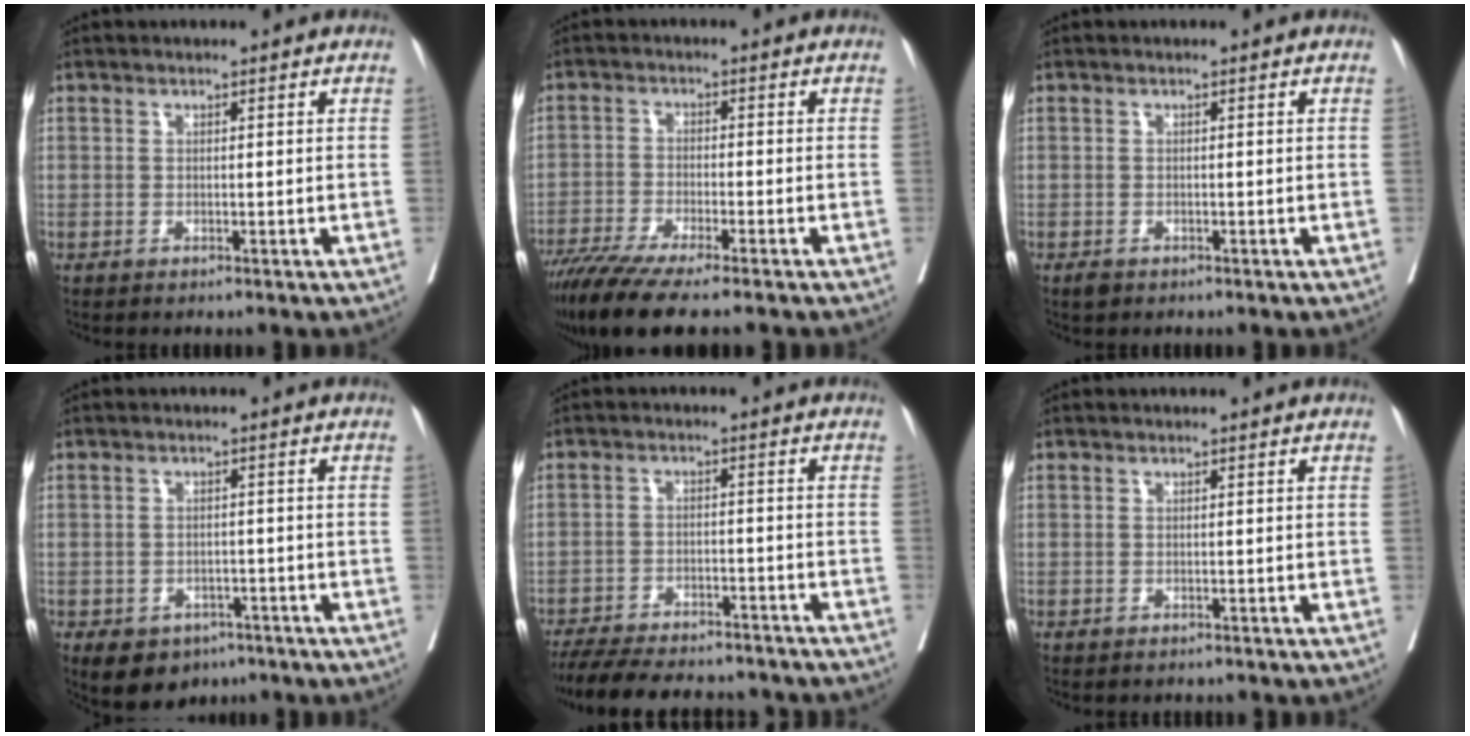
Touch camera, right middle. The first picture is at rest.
{"total": 10.4, "force": [-8.2, 0.4, 6.4], "torque": [-0.104, -0.027, -0.139]}
{"total": 1.1, "force": [-0.7, 0.6, 0.5], "torque": [-0.014, -0.001, -0.009]}
{"total": 7.1, "force": [-4.5, 4.8, 2.6], "torque": [-0.042, 0.002, -0.059]}
{"total": 19.1, "force": [-17.0, 4.2, 7.5], "torque": [-0.163, -0.018, -0.234]}
{"total": 2.2, "force": [-2.0, 0.5, 0.6], "torque": [-0.016, -0.004, -0.025]}